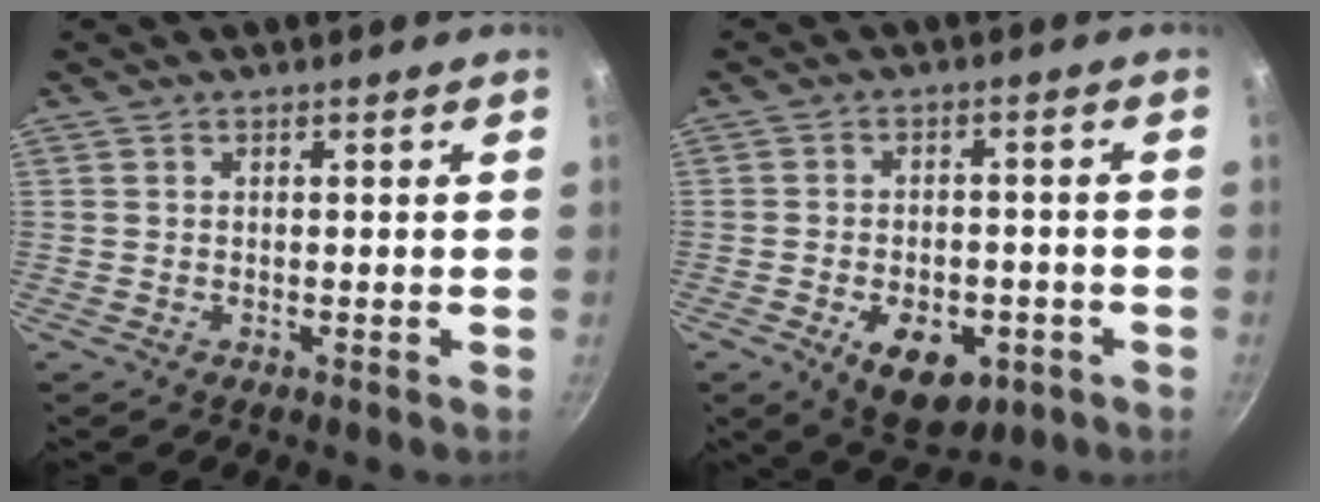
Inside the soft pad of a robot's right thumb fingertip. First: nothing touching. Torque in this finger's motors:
{"motor_torque": [-0.15, 0.53, 0.08, 0.23, 0.03]}